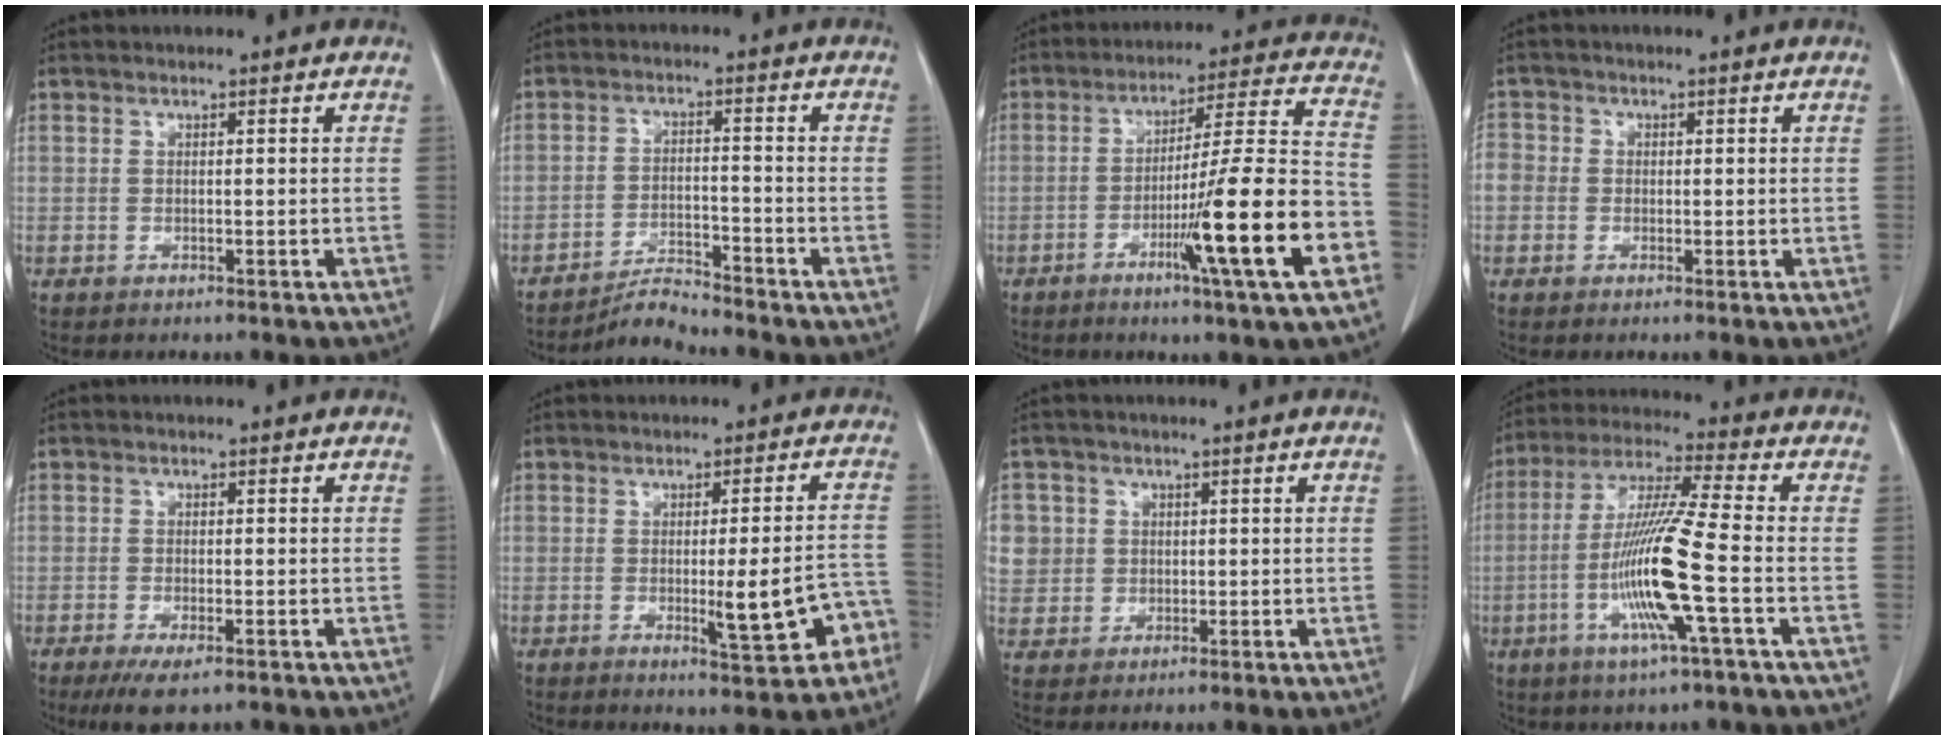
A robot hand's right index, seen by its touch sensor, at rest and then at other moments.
{"total": 4.3, "force": [-4.2, -0.8, 0.0], "torque": [-0.004, -0.012, -0.073]}
{"total": 17.3, "force": [-6.7, -0.8, 16.0], "torque": [-0.245, -0.008, -0.106]}
{"total": 4.8, "force": [-0.2, 4.6, 1.5], "torque": [-0.041, 0.021, -0.007]}
{"total": 4.4, "force": [-2.6, 1.1, 3.3], "torque": [-0.059, -0.011, -0.038]}
{"total": 8.9, "force": [-3.3, 1.3, 8.1], "torque": [-0.100, 0.006, -0.035]}
{"total": 8.1, "force": [1.5, 7.8, 1.4], "torque": [-0.052, 0.026, 0.043]}
{"total": 13.7, "force": [-3.5, -0.7, 13.2], "torque": [-0.268, -0.011, -0.075]}